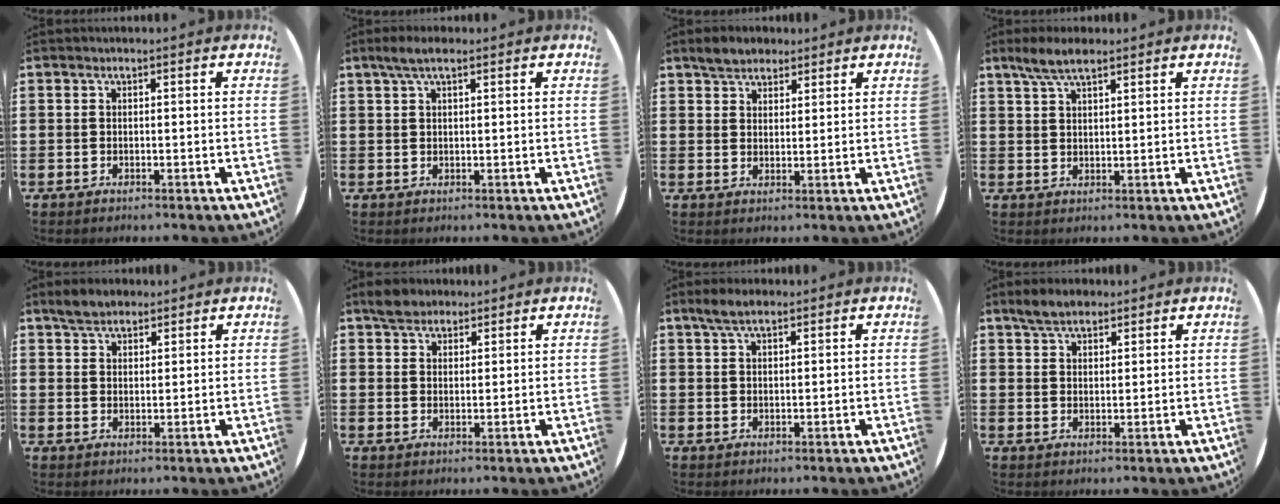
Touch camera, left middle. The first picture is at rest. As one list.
[{"total": 2.7, "force": [1.9, 0.6, 1.9], "torque": [-0.038, 0.008, 0.031]}, {"total": 3.5, "force": [3.1, 1.6, 0.3], "torque": [-0.006, 0.003, 0.058]}, {"total": 4.4, "force": [3.4, 1.1, 2.5], "torque": [-0.056, 0.001, 0.061]}, {"total": 3.7, "force": [3.2, 1.6, 0.9], "torque": [-0.018, 0.002, 0.060]}, {"total": 3.2, "force": [2.8, 1.5, 0.3], "torque": [-0.005, 0.005, 0.054]}, {"total": 3.3, "force": [2.5, 1.1, 1.8], "torque": [-0.031, 0.004, 0.044]}, {"total": 4.1, "force": [3.5, 1.7, 1.3], "torque": [-0.024, -0.001, 0.064]}]